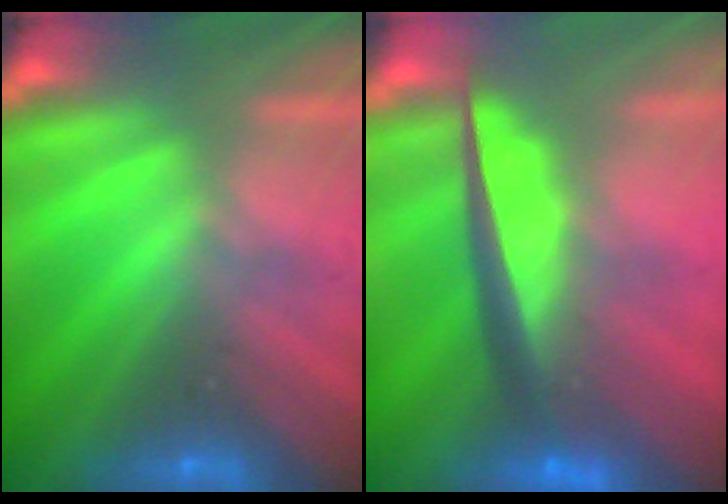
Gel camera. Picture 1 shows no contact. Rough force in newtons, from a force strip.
{"total": 7.5}